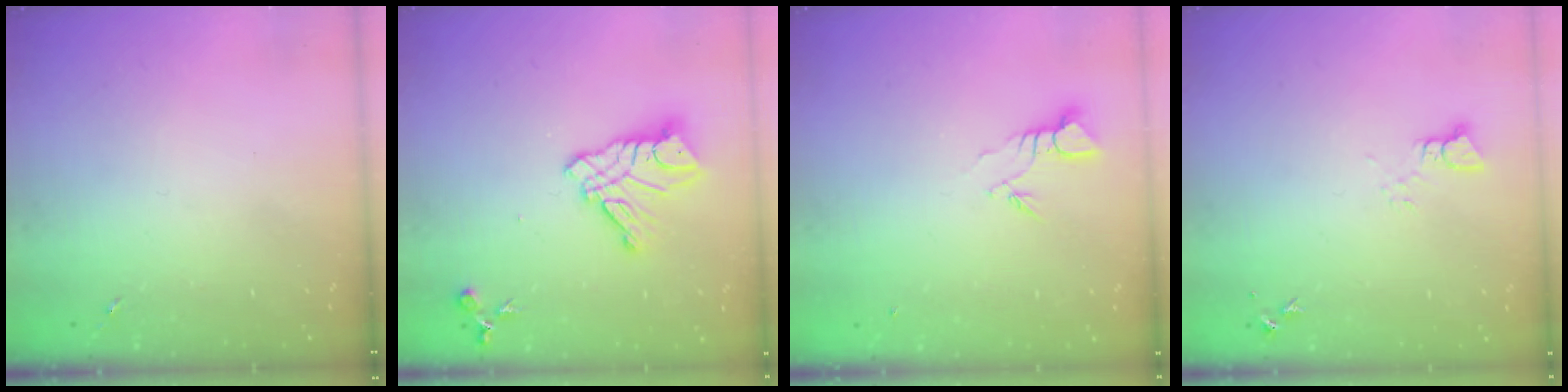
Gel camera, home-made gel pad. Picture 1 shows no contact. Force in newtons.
{"total": 12.8, "press": 12.7, "slide": 1.0}
{"total": 3.7, "press": 3.7, "slide": 0.3}
{"total": 2.5, "press": 2.5, "slide": 0.1}